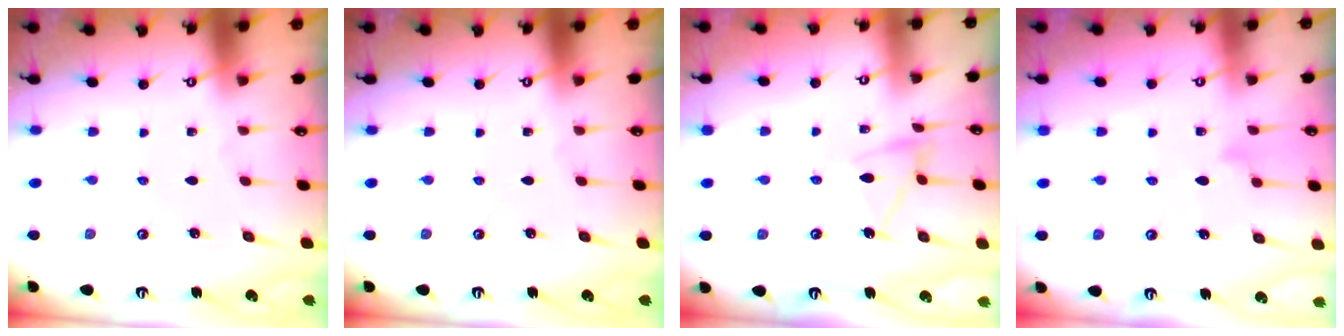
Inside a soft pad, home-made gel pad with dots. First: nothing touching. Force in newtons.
{"total": 0.0}
{"total": 10.5, "press": 10.4, "slide": 0.8}
{"total": 9.4, "press": 9.4, "slide": 0.6}